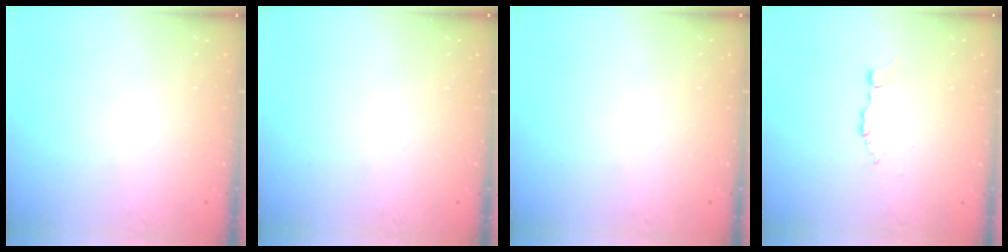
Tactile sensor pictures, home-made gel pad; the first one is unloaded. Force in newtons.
{"total": 0.0}
{"total": 0.0}
{"total": 2.2, "press": 2.2, "slide": 0.3}